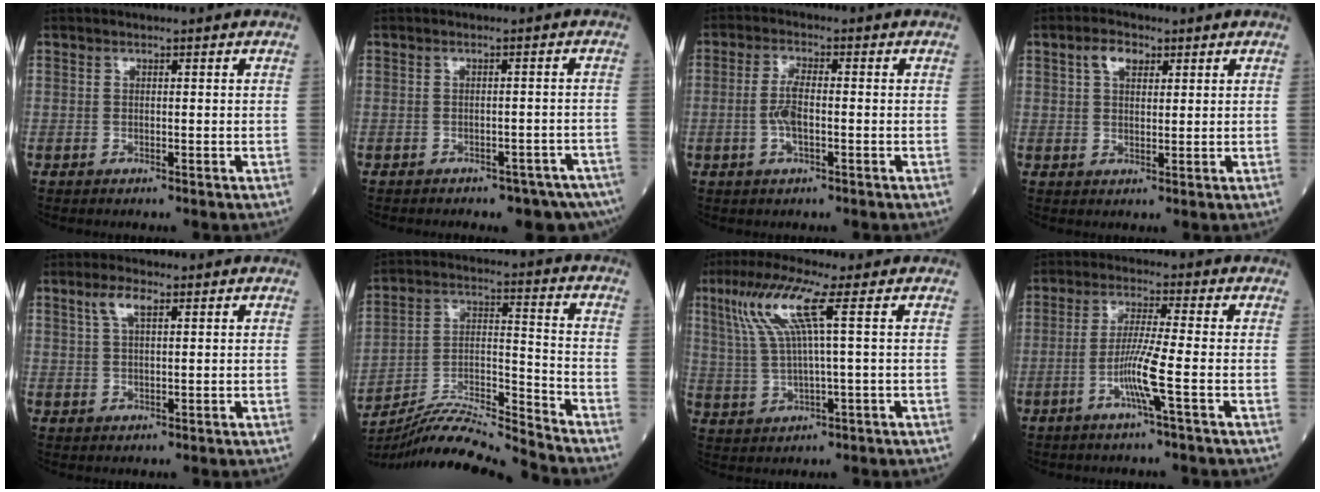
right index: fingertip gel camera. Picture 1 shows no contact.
{"total": 8.4, "force": [-6.8, 2.8, 4.0], "torque": [-0.037, 0.006, -0.074]}
{"total": 4.0, "force": [-0.7, 1.1, 3.8], "torque": [-0.087, 0.002, -0.012]}
{"total": 3.7, "force": [2.0, 2.1, 2.3], "torque": [-0.047, 0.011, 0.038]}
{"total": 3.5, "force": [2.0, 1.0, 2.7], "torque": [-0.062, 0.010, 0.043]}
{"total": 13.3, "force": [-12.9, -2.2, 2.5], "torque": [-0.048, 0.023, -0.237]}
{"total": 9.0, "force": [3.6, -0.2, 8.2], "torque": [-0.184, 0.014, 0.076]}
{"total": 5.9, "force": [-2.1, -1.1, 5.4], "torque": [-0.110, -0.007, -0.042]}